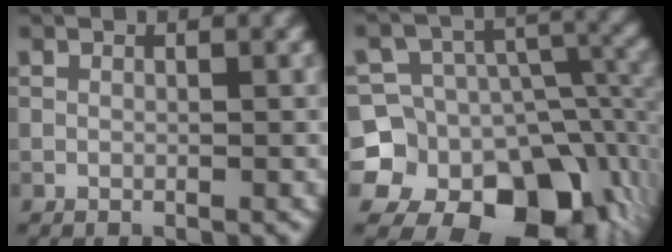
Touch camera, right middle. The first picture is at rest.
{"total": 16.6, "force": [-7.5, 13.2, 6.8], "torque": [-0.117, -0.022, -0.125]}